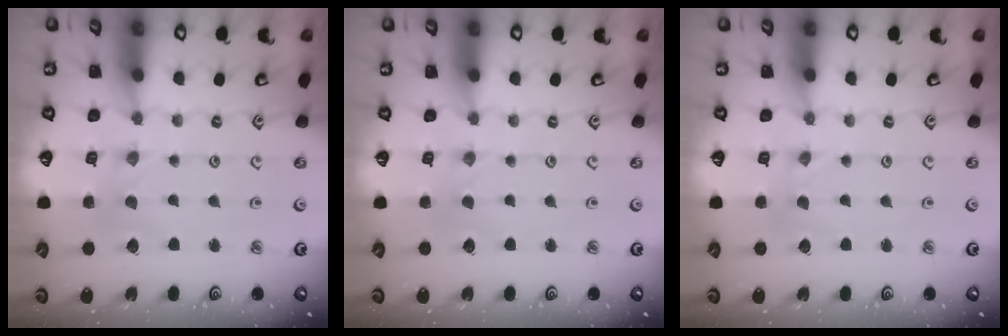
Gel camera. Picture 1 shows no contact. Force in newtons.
{"total": 0.0}
{"total": 0.7, "press": 0.7, "slide": 0.1}